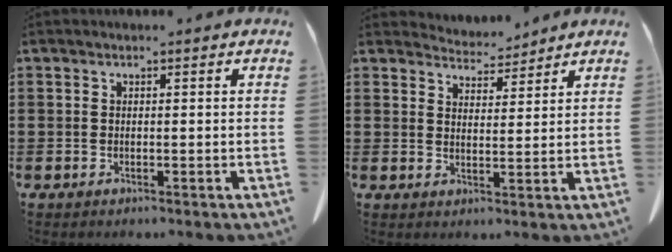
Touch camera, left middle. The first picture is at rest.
{"total": 4.9, "force": [4.8, 0.9, 0.6], "torque": [-0.017, -0.021, 0.088]}